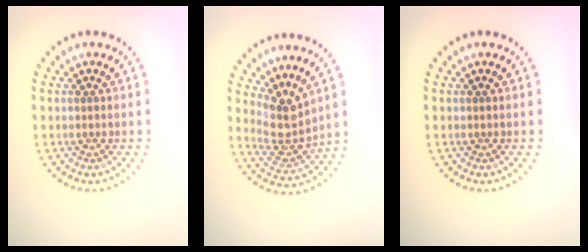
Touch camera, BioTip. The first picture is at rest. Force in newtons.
{"total": 3.8, "press": 2.8, "slide": 2.6}
{"total": 0.0}